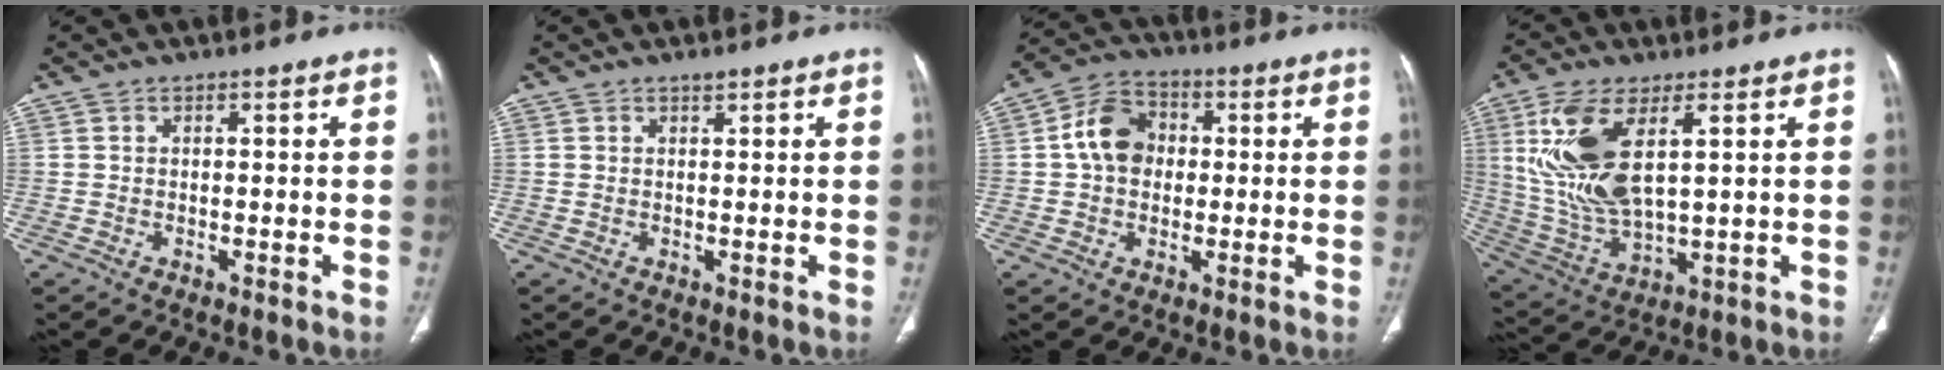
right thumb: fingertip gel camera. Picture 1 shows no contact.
{"total": 0.8, "force": [0.7, 0.2, 0.3], "torque": [-0.001, -0.004, 0.011]}
{"total": 9.0, "force": [0.8, 7.1, 5.5], "torque": [-0.079, 0.021, 0.004]}
{"total": 15.8, "force": [4.3, 6.7, 13.6], "torque": [-0.294, -0.018, 0.097]}